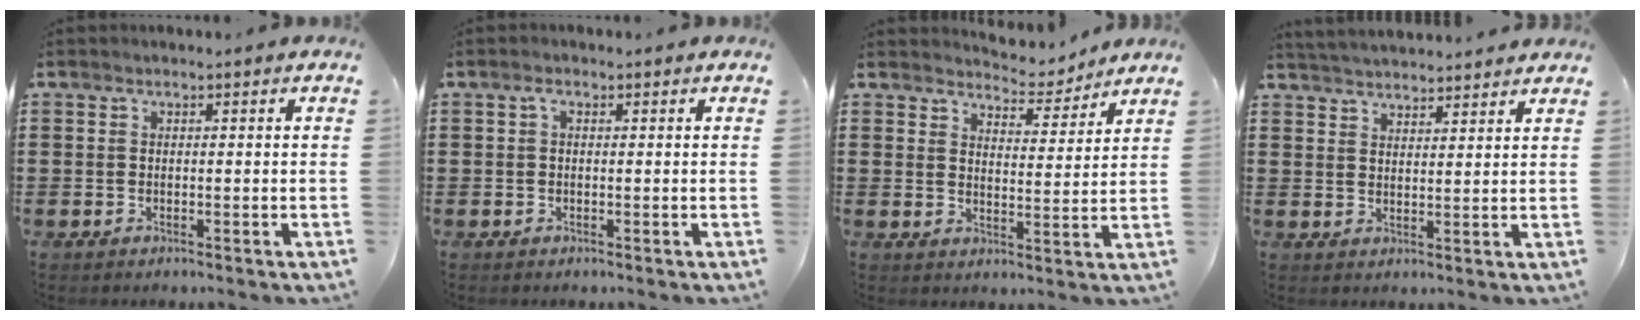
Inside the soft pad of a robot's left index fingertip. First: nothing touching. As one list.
[{"total": 1.0, "force": [0.0, 0.5, 0.9], "torque": [-0.019, 0.003, 0.000]}, {"total": 4.4, "force": [4.3, 0.7, 0.3], "torque": [-0.020, -0.027, 0.074]}, {"total": 3.1, "force": [3.0, -0.2, -0.1], "torque": [-0.009, -0.010, 0.057]}]